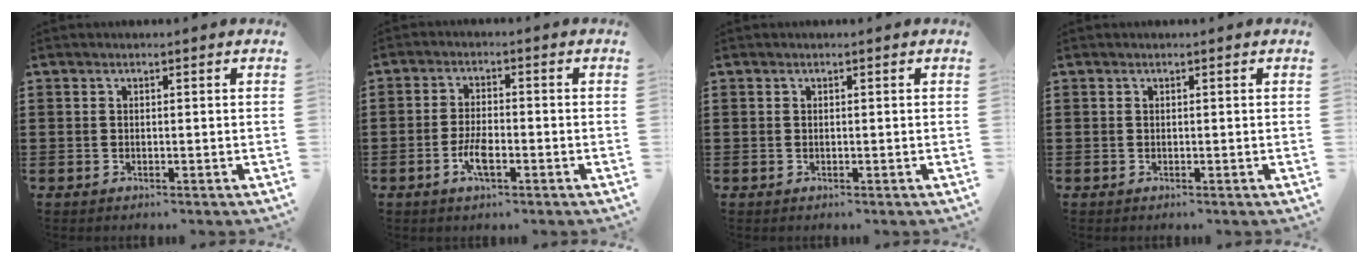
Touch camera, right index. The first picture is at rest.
{"total": 4.5, "force": [-1.9, 1.4, 3.8], "torque": [-0.086, -0.004, -0.038]}
{"total": 0.0}
{"total": 0.0}